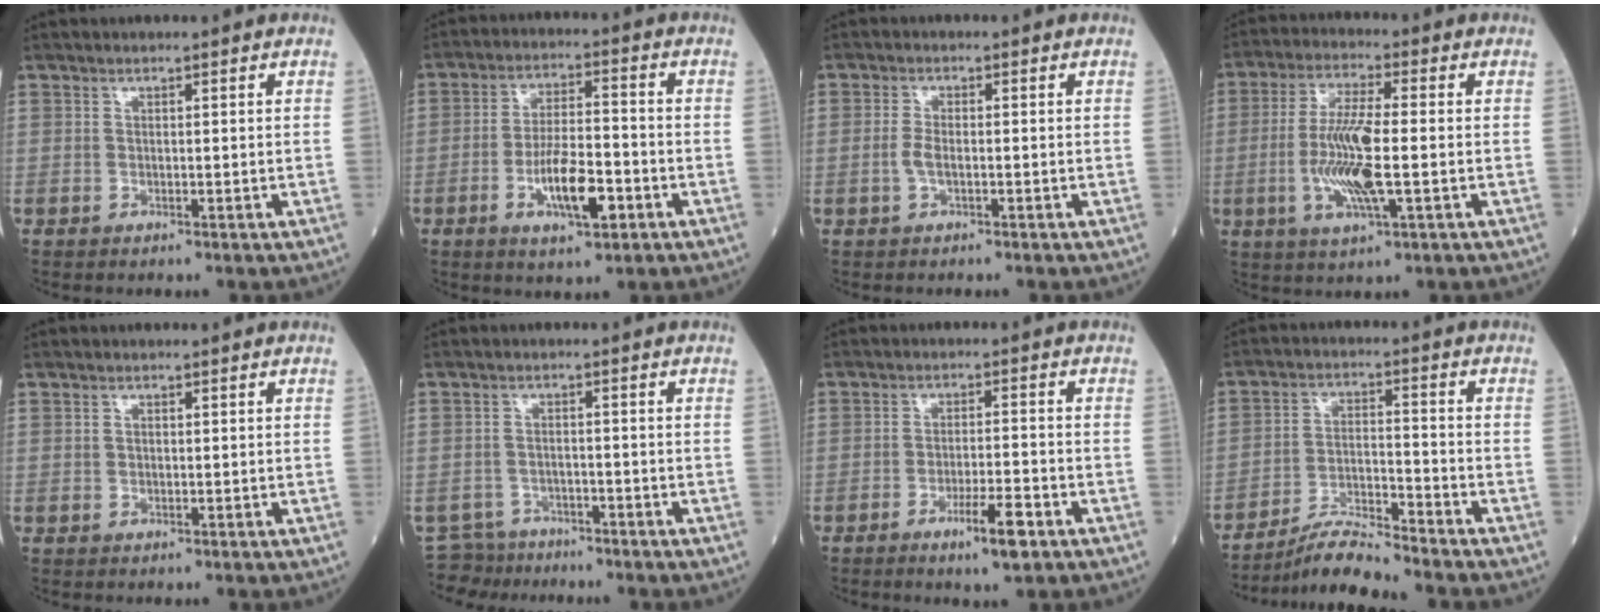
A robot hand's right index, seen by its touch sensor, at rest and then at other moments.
{"total": 9.3, "force": [-3.5, 2.4, 8.3], "torque": [-0.156, -0.001, -0.059]}
{"total": 2.0, "force": [-0.7, 0.7, 1.8], "torque": [-0.041, 0.001, -0.015]}
{"total": 10.6, "force": [-1.7, 1.3, 10.4], "torque": [-0.212, -0.009, -0.035]}
{"total": 0.6, "force": [0.1, 0.4, 0.4], "torque": [-0.009, 0.002, 0.002]}
{"total": 4.5, "force": [-3.9, 1.7, -1.3], "torque": [0.021, 0.003, -0.070]}
{"total": 5.5, "force": [-3.1, 0.4, 4.6], "torque": [-0.076, -0.004, -0.052]}
{"total": 7.2, "force": [-6.9, -1.0, 2.0], "torque": [-0.042, -0.011, -0.125]}